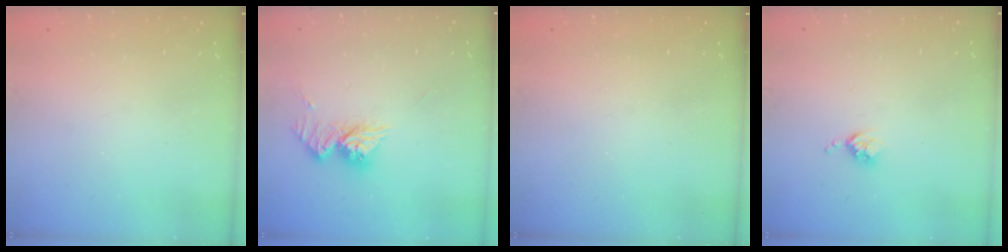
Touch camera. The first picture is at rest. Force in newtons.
{"total": 10.6, "press": 10.6, "slide": 1.0}
{"total": 0.0}
{"total": 3.3, "press": 3.3, "slide": 0.4}